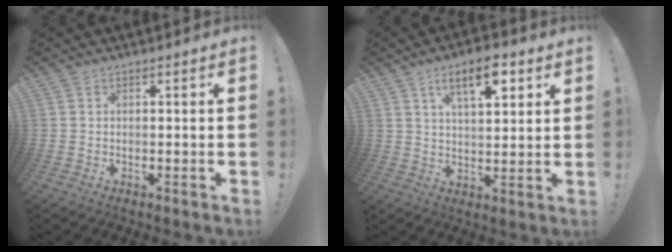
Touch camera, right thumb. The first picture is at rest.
{"total": 10.3, "force": [5.2, 3.8, 8.0], "torque": [-0.126, -0.012, 0.087]}